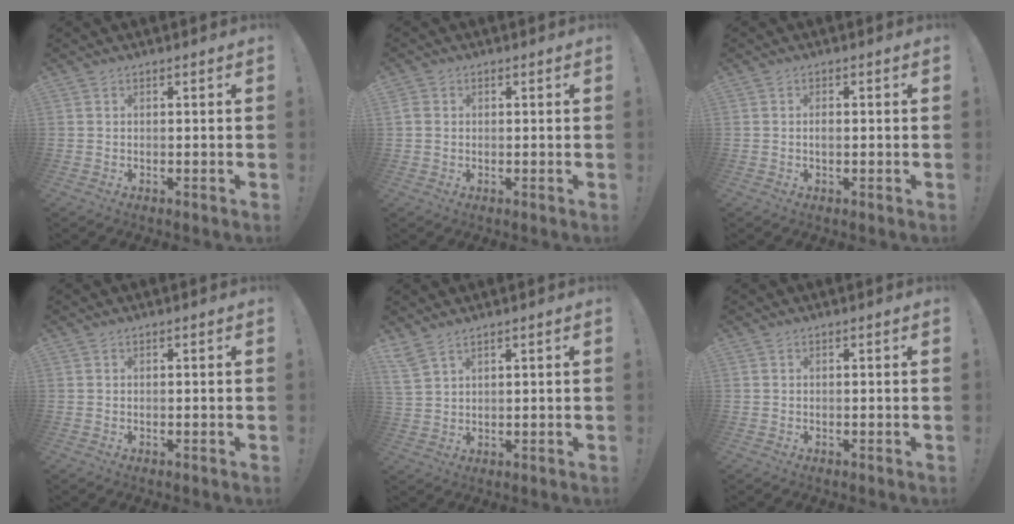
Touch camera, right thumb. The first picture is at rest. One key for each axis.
{"total": 2.4, "fx": 0.3, "fy": 2.1, "fz": 1.1, "tx": -0.021, "ty": 0.007, "tz": 0.007}
{"total": 1.2, "fx": -0.1, "fy": 0.6, "fz": 1.0, "tx": -0.019, "ty": 0.005, "tz": -0.003}
{"total": 0.0}
{"total": 5.0, "fx": 4.1, "fy": 1.5, "fz": 2.4, "tx": -0.052, "ty": -0.015, "tz": 0.081}
{"total": 0.0}